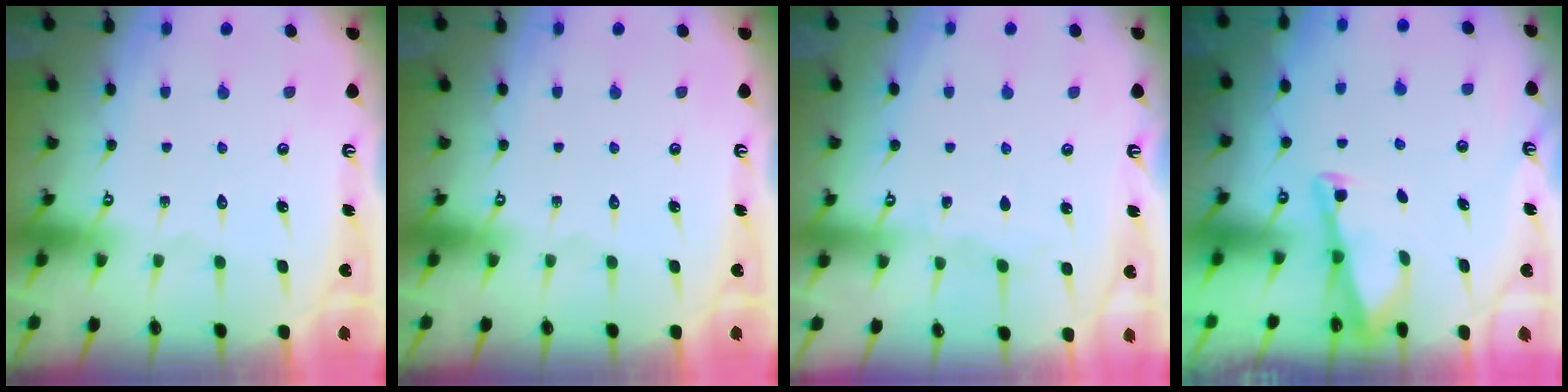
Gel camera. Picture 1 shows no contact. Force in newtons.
{"total": 0.0}
{"total": 2.6, "press": 2.6, "slide": 0.1}
{"total": 2.9, "press": 2.9, "slide": 0.3}